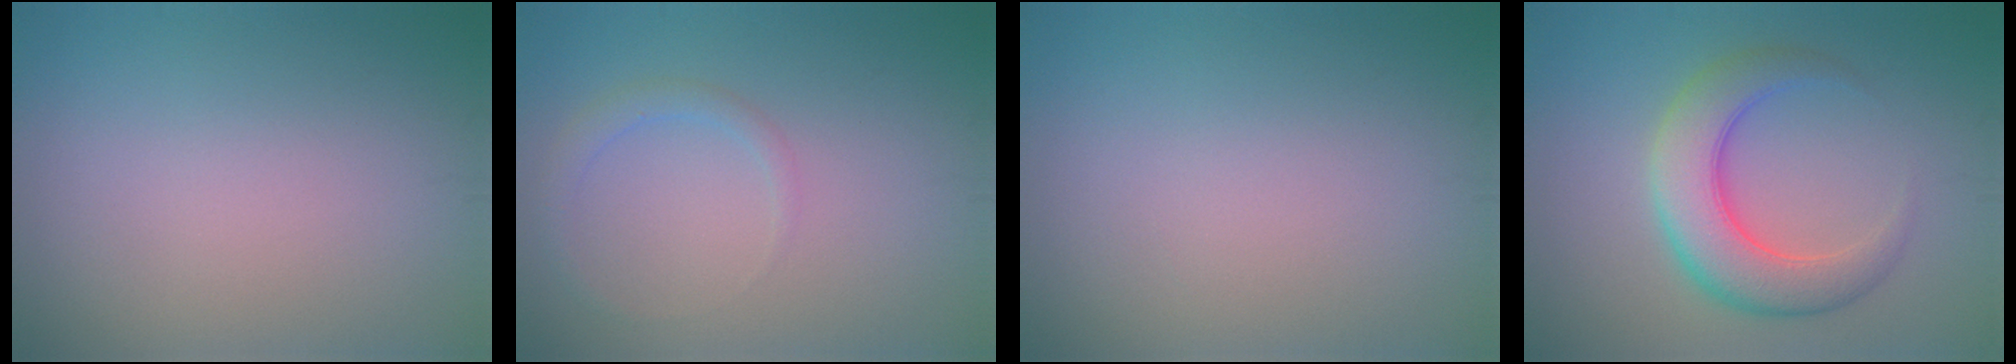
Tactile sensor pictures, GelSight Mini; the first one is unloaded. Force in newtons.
{"total": 1.5, "press": 1.5, "slide": 0.2}
{"total": 0.0}
{"total": 6.6, "press": 6.6, "slide": 0.4}